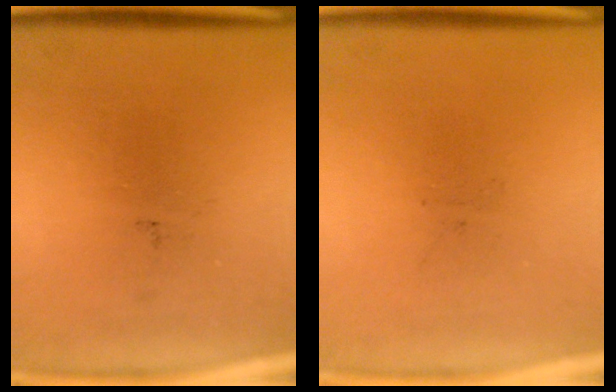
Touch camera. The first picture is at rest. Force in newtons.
{"total": 0.0}